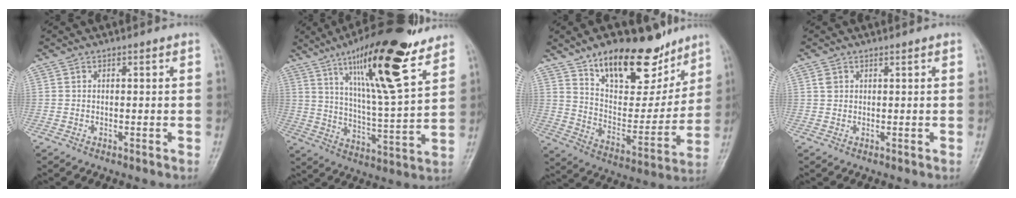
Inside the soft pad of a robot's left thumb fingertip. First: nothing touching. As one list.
[{"total": 20.7, "force": [12.7, 3.9, 15.8], "torque": [-0.236, -0.055, 0.209]}, {"total": 21.9, "force": [14.5, 10.4, 12.8], "torque": [-0.139, -0.073, 0.238]}, {"total": 1.3, "force": [0.7, 1.0, 0.6], "torque": [-0.004, 0.001, 0.013]}]